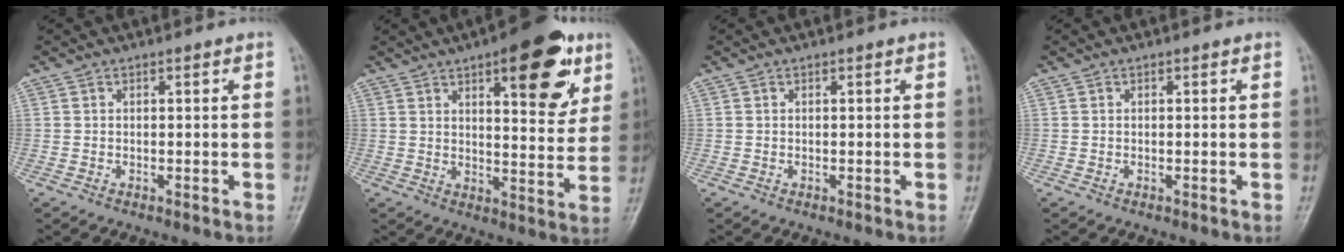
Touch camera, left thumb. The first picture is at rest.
{"total": 15.5, "force": [7.7, 5.8, 12.1], "torque": [-0.123, -0.030, 0.102]}
{"total": 0.0}
{"total": 0.0}